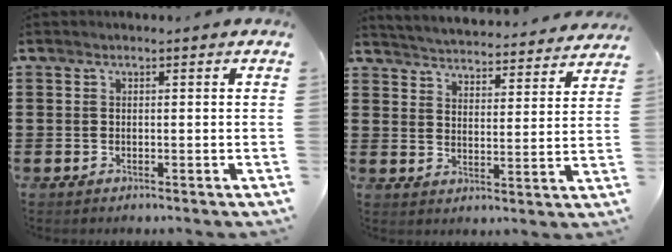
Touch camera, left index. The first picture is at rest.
{"total": 4.0, "force": [4.0, -0.5, -0.1], "torque": [-0.022, -0.038, 0.064]}